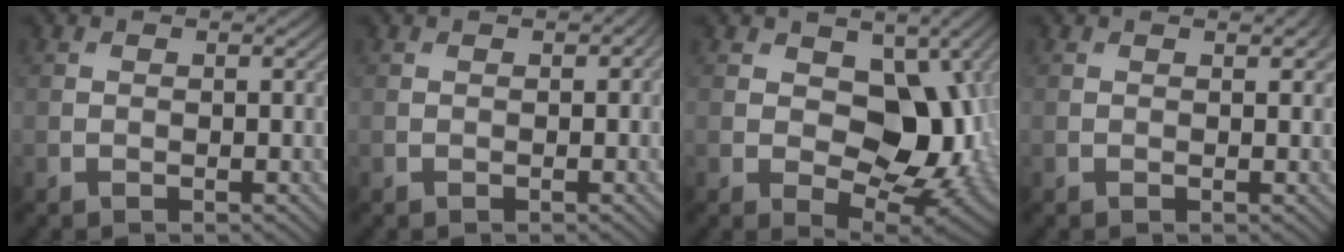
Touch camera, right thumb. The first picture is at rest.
{"total": 0.9, "force": [0.3, 0.7, 0.6], "torque": [-0.007, -0.002, 0.004]}
{"total": 11.0, "force": [1.0, 7.2, 8.2], "torque": [-0.125, -0.012, 0.012]}
{"total": 1.0, "force": [0.6, 0.3, 0.7], "torque": [-0.009, 0.000, 0.010]}